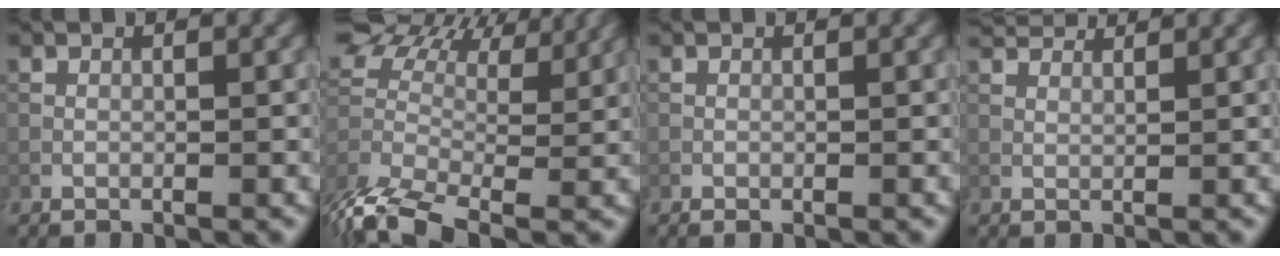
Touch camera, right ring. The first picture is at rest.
{"total": 8.2, "force": [-1.5, 4.7, 6.5], "torque": [-0.149, 0.011, -0.046]}
{"total": 0.0}
{"total": 3.3, "force": [2.9, 0.7, 1.3], "torque": [-0.028, -0.003, 0.049]}